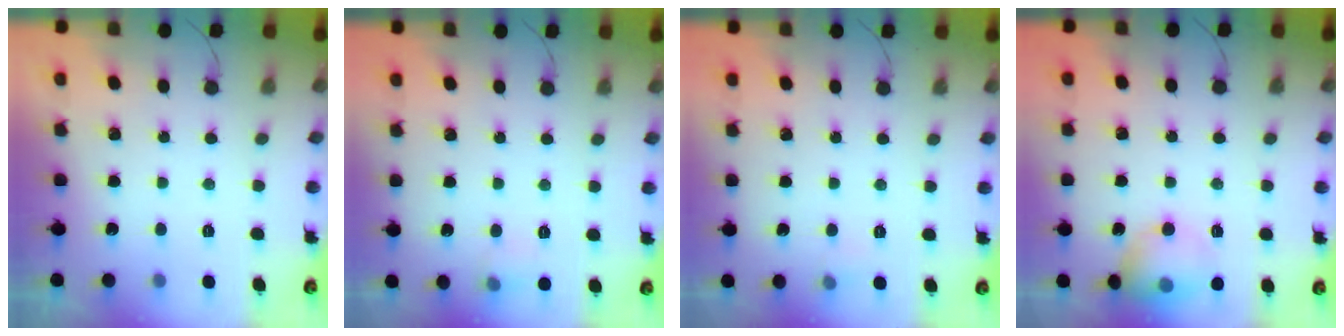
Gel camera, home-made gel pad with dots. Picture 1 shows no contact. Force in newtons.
{"total": 5.2, "press": 5.0, "slide": 1.6}
{"total": 3.4, "press": 3.2, "slide": 1.0}
{"total": 11.3, "press": 11.1, "slide": 2.3}